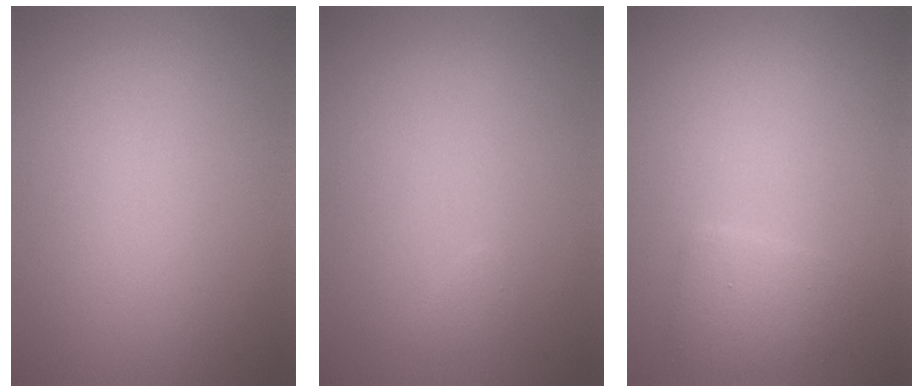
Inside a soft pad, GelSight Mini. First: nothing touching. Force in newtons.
{"total": 0.6, "press": 0.5, "slide": 0.1}
{"total": 1.8, "press": 1.8, "slide": 0.1}